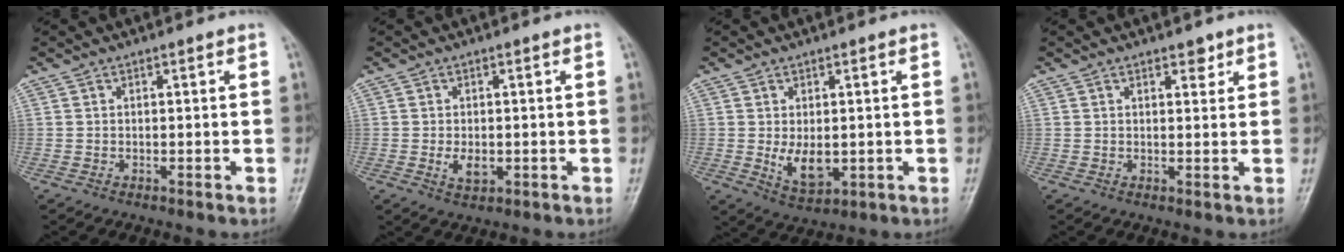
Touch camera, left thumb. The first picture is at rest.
{"total": 3.3, "force": [-0.5, 2.0, 2.5], "torque": [-0.041, -0.004, -0.004]}
{"total": 6.0, "force": [-0.2, 3.6, 4.8], "torque": [-0.070, -0.015, 0.010]}
{"total": 2.1, "force": [1.4, 1.1, 1.1], "torque": [-0.001, -0.007, 0.019]}